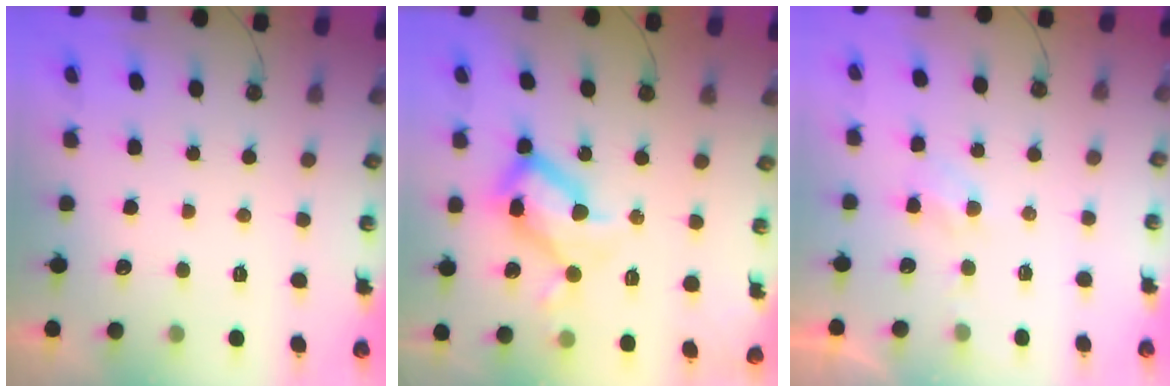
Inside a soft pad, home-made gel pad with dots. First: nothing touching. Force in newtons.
{"total": 22.8, "press": 22.6, "slide": 2.5}
{"total": 3.8, "press": 3.7, "slide": 0.6}